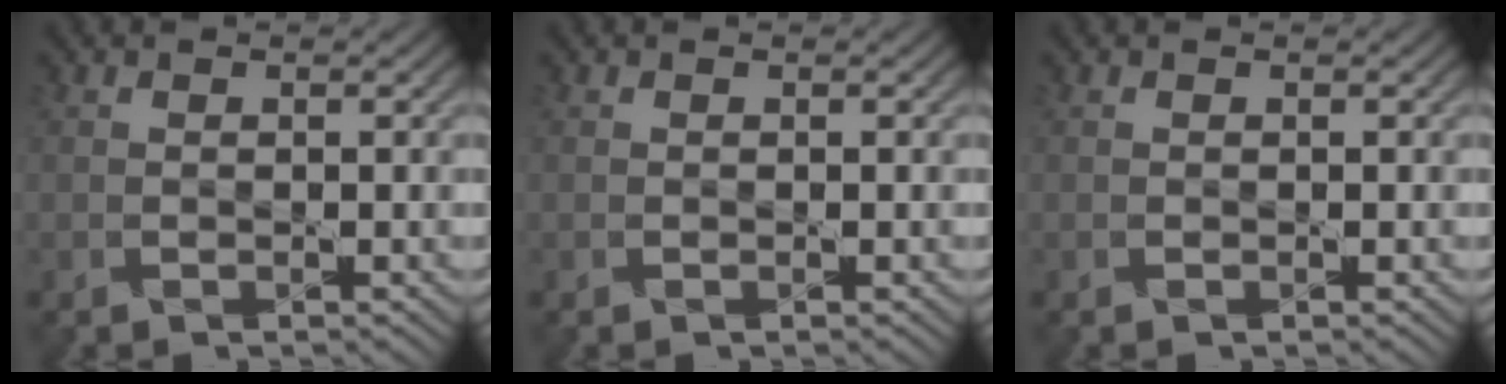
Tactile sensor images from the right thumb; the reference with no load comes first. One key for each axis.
{"total": 0.0}
{"total": 0.0}